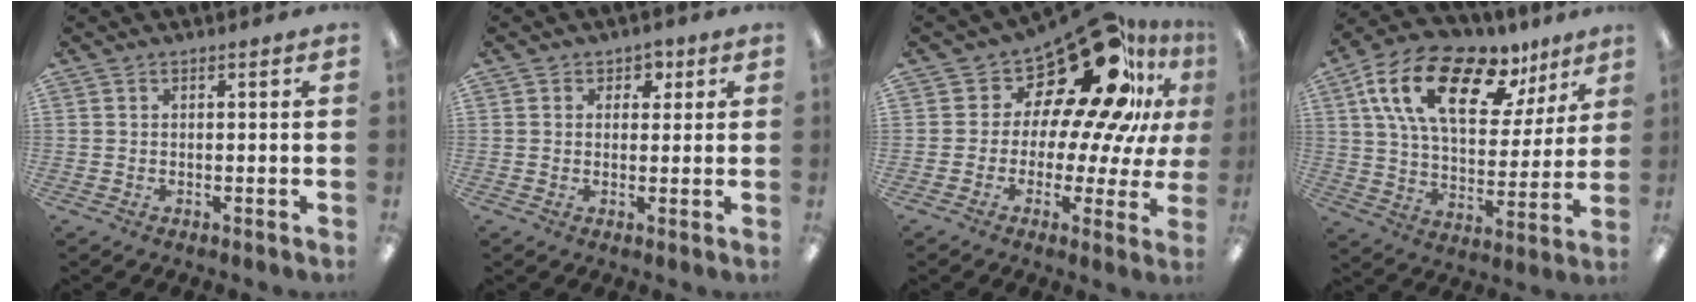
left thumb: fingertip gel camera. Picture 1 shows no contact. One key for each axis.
{"total": 2.1, "fx": 0.6, "fy": 2.0, "fz": 0.3, "tx": 0.010, "ty": -0.001, "tz": 0.007}
{"total": 21.9, "fx": 13.6, "fy": 9.2, "fz": 14.5, "tx": -0.226, "ty": -0.102, "tz": 0.222}
{"total": 21.4, "fx": 11.9, "fy": 10.4, "fz": 14.4, "tx": -0.257, "ty": -0.045, "tz": 0.207}